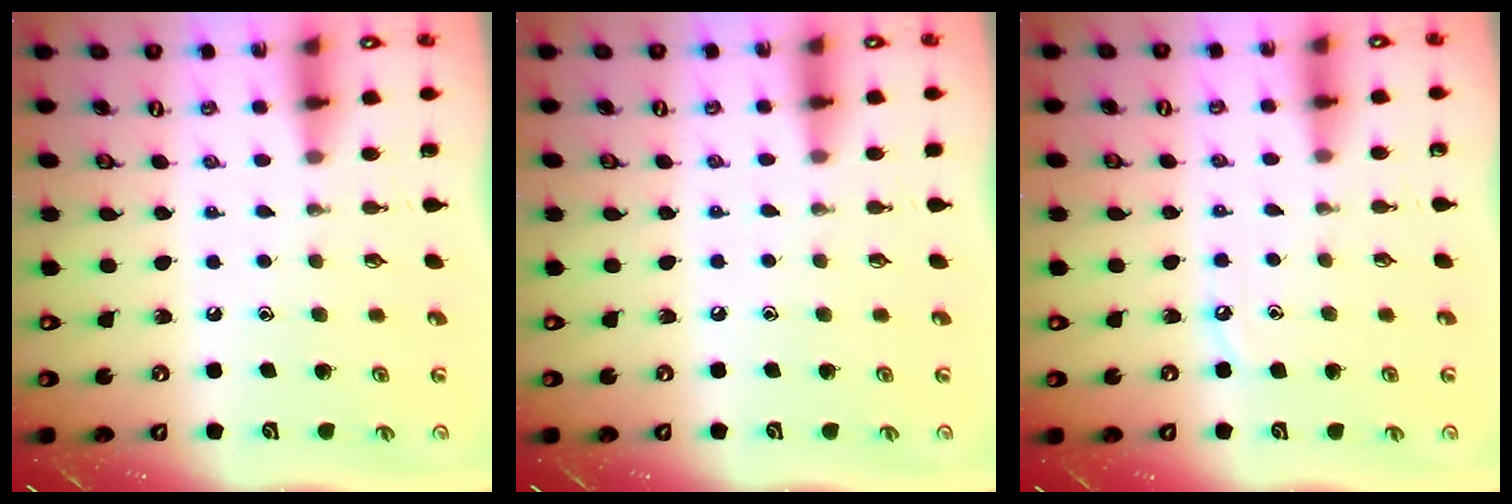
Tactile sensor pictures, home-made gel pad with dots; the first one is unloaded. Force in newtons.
{"total": 3.9, "press": 3.8, "slide": 0.6}
{"total": 3.9, "press": 3.9, "slide": 0.5}